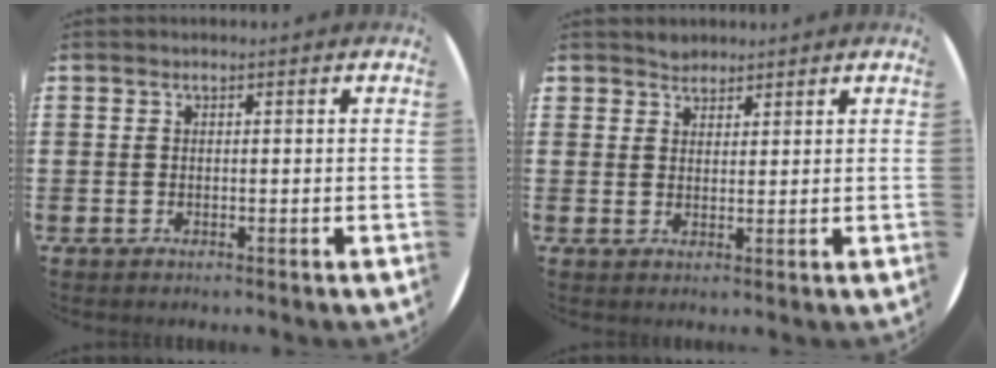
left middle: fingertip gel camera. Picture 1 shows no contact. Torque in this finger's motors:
{"motor_torque": [0.30, -0.24, -0.01, 0.01]}